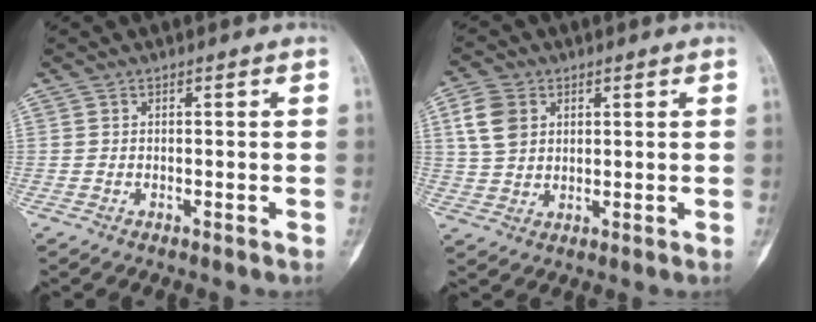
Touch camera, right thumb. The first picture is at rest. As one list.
[{"total": 7.0, "force": [2.5, 5.1, 4.0], "torque": [-0.071, -0.001, 0.050]}]